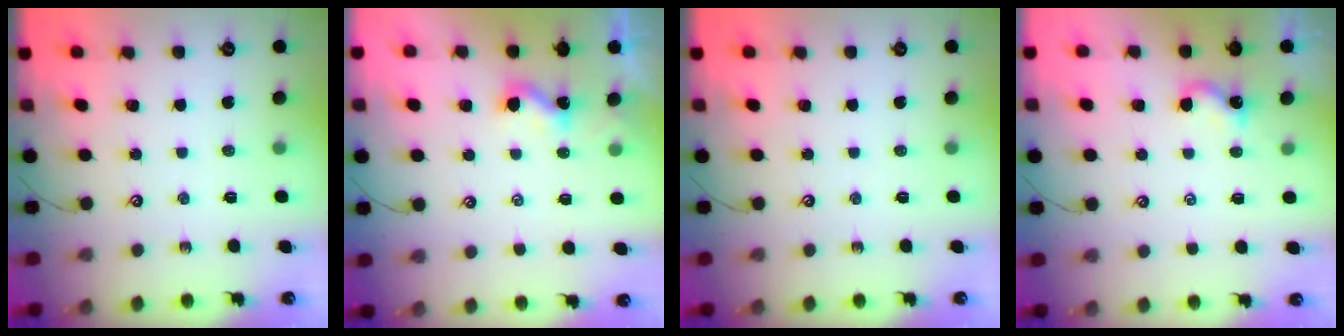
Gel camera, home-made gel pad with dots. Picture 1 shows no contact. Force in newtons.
{"total": 1.1, "press": 1.1, "slide": 0.2}
{"total": 0.0}
{"total": 0.9, "press": 0.8, "slide": 0.3}